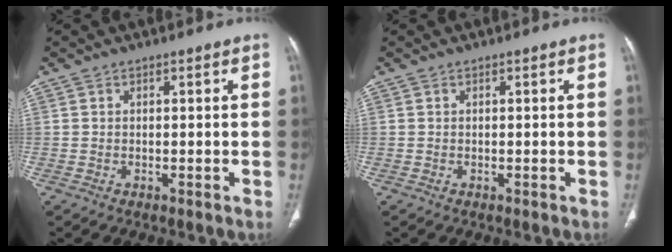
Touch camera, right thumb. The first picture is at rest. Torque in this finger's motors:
{"motor_torque": [0.01, 0.00, 0.00, 0.00, 0.00]}